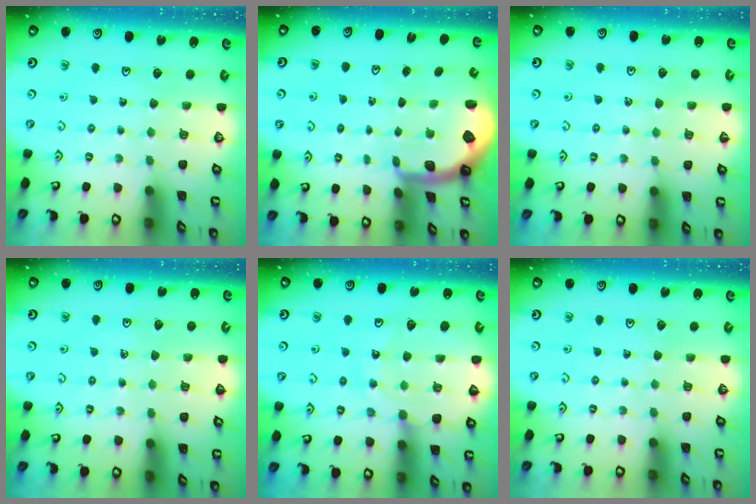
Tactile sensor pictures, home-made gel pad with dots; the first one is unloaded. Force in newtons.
{"total": 1.2, "press": 1.2, "slide": 0.3}
{"total": 2.1, "press": 2.1, "slide": 0.4}
{"total": 3.5, "press": 3.5, "slide": 0.4}
{"total": 12.0, "press": 11.8, "slide": 1.6}
{"total": 0.0}